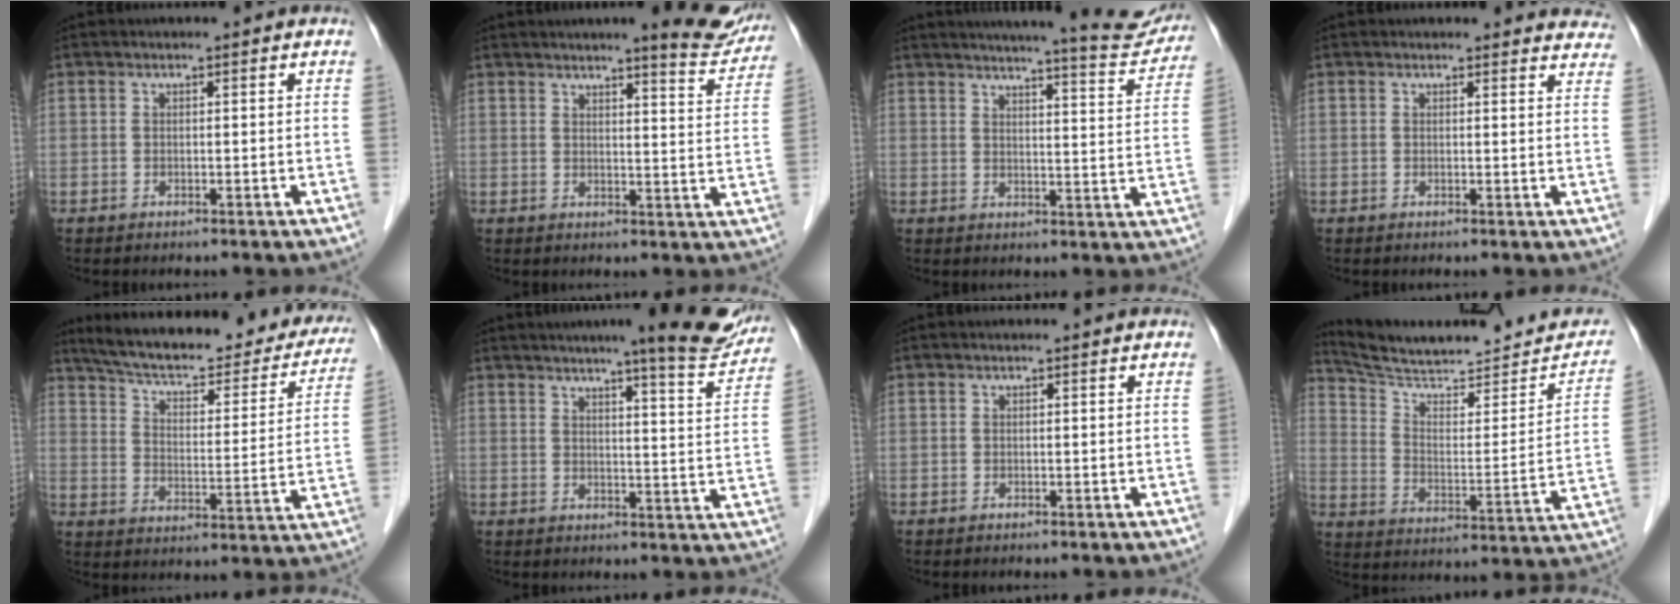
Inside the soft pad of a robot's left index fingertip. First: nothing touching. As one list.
[{"total": 9.2, "force": [8.2, 0.8, 3.9], "torque": [-0.034, -0.023, 0.083]}, {"total": 15.8, "force": [14.7, 1.2, 5.6], "torque": [-0.070, -0.041, 0.164]}, {"total": 6.8, "force": [6.5, 1.9, 0.3], "torque": [0.033, -0.015, 0.034]}, {"total": 28.0, "force": [23.9, 7.1, 12.6], "torque": [-0.187, -0.018, 0.301]}, {"total": 12.1, "force": [10.2, 0.8, 6.4], "torque": [-0.069, -0.016, 0.111]}, {"total": 0.0}, {"total": 20.5, "force": [18.3, 4.2, 8.2], "torque": [-0.113, -0.010, 0.264]}]